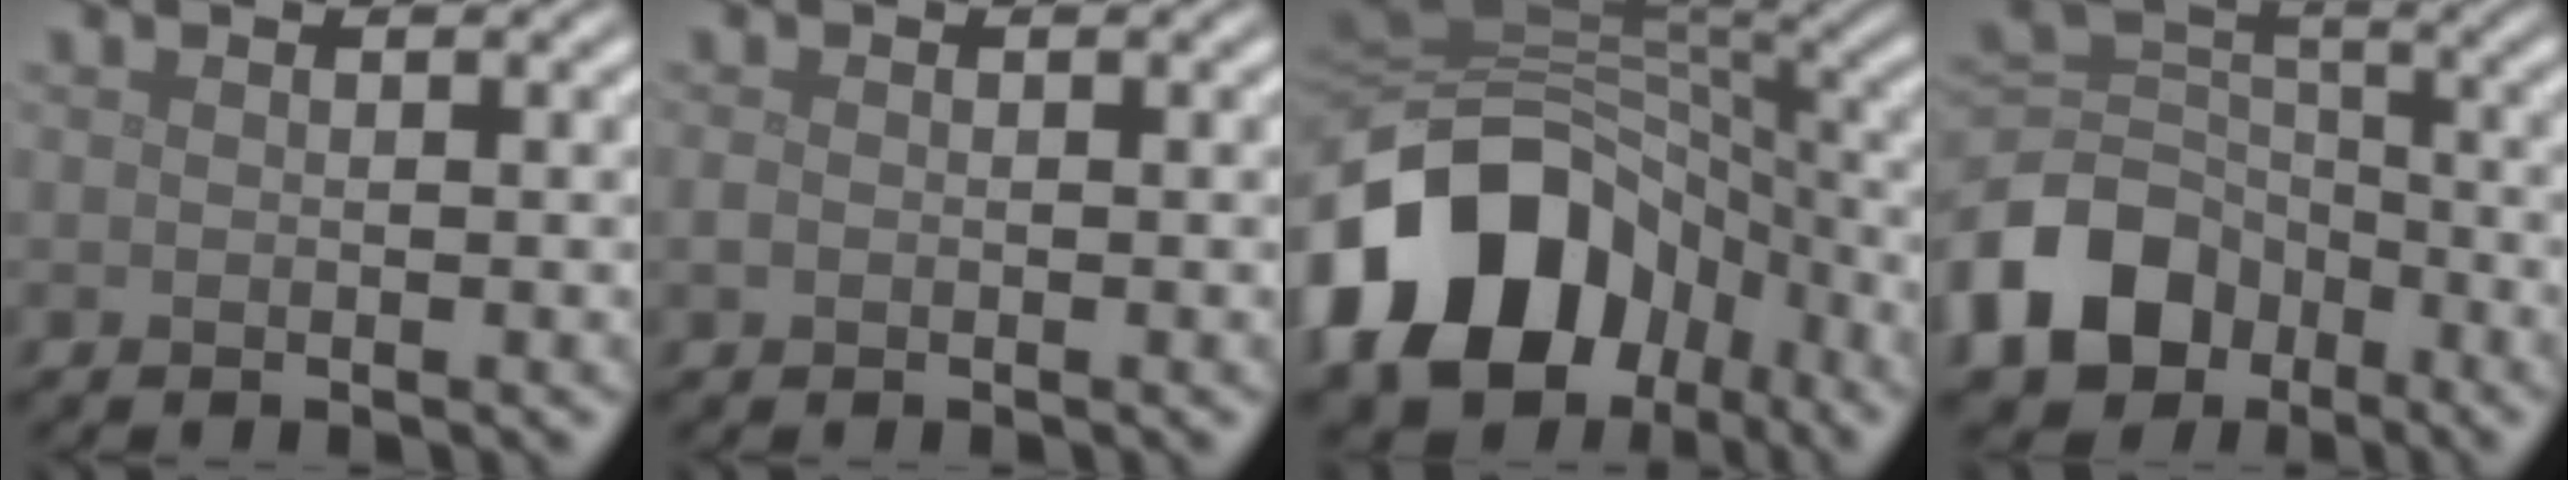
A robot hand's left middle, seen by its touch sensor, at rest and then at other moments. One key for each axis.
{"total": 0.6, "fx": -0.2, "fy": 0.5, "fz": 0.3, "tx": -0.006, "ty": -0.003, "tz": -0.005}
{"total": 16.5, "fx": -6.6, "fy": 12.2, "fz": 9.0, "tx": -0.176, "ty": -0.015, "tz": -0.109}
{"total": 9.0, "fx": -4.8, "fy": 6.5, "fz": 4.0, "tx": -0.076, "ty": 0.000, "tz": -0.106}